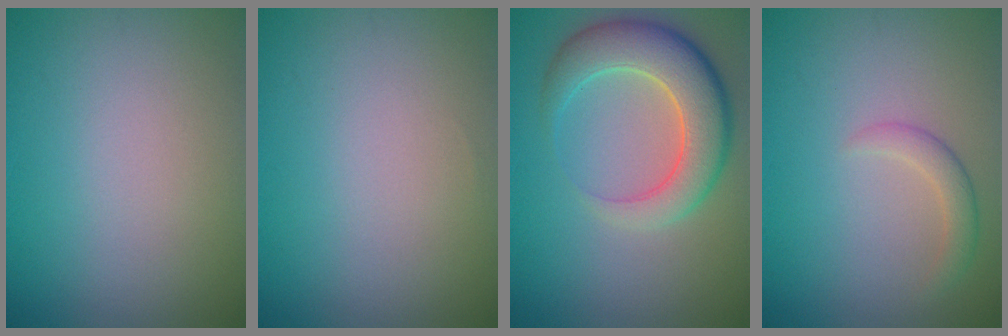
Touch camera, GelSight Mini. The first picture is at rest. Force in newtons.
{"total": 0.0}
{"total": 6.8, "press": 6.7, "slide": 0.6}
{"total": 1.8, "press": 1.8, "slide": 0.1}